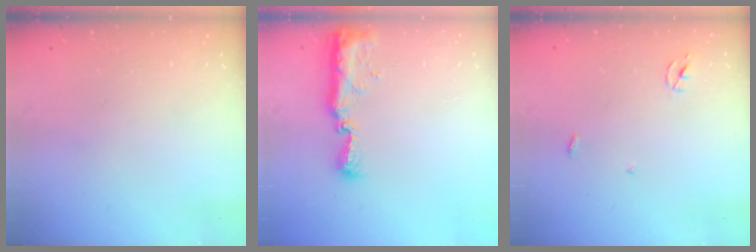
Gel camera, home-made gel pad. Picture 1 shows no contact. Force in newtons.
{"total": 9.4, "press": 9.4, "slide": 0.8}
{"total": 2.3, "press": 2.3, "slide": 0.2}